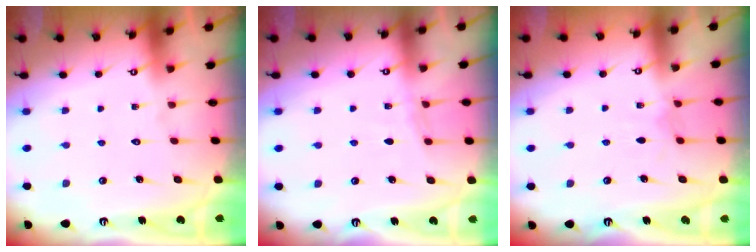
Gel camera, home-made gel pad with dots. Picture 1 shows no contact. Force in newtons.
{"total": 3.9, "press": 3.9, "slide": 0.5}
{"total": 3.2, "press": 3.2, "slide": 0.5}